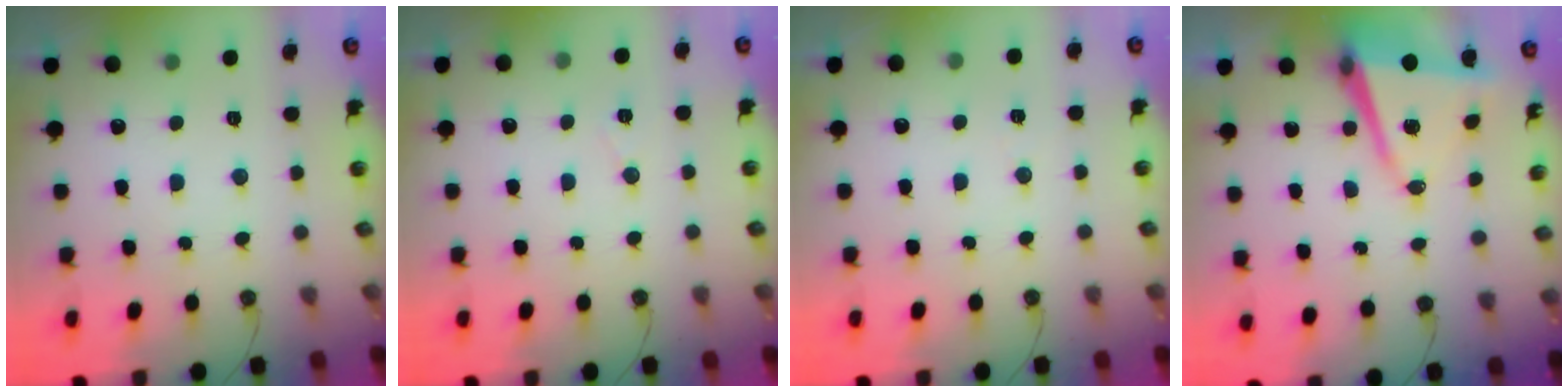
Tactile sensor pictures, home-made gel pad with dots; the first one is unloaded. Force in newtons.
{"total": 5.3, "press": 3.0, "slide": 4.4}
{"total": 2.6, "press": 1.7, "slide": 1.9}
{"total": 9.5, "press": 9.3, "slide": 1.7}